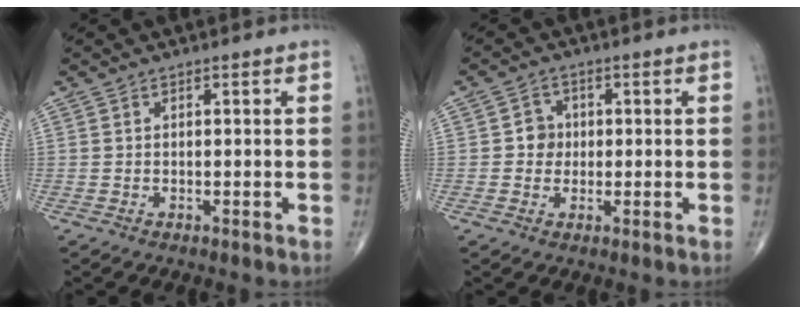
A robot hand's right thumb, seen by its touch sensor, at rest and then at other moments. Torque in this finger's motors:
{"motor_torque": [-0.28, 0.08, 0.09, 0.07, 0.01]}